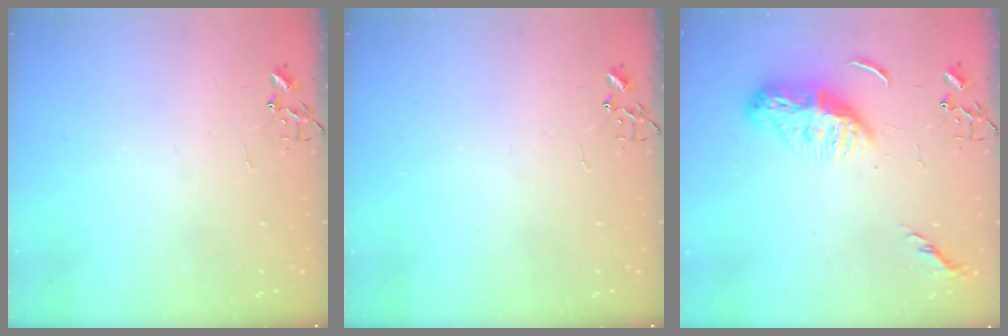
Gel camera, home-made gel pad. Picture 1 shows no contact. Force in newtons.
{"total": 0.0}
{"total": 10.5, "press": 10.4, "slide": 1.1}